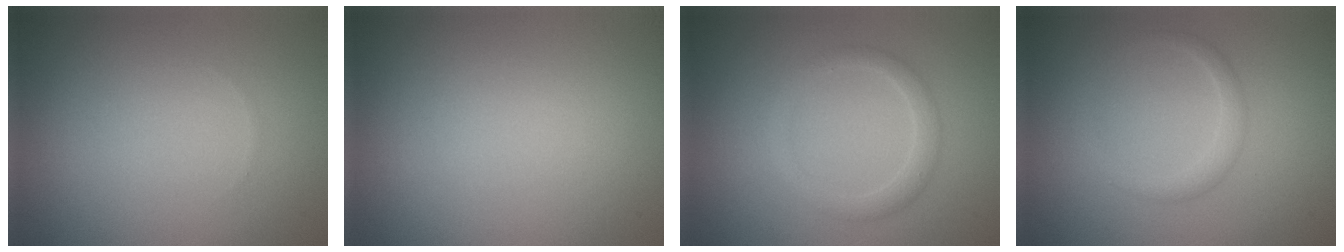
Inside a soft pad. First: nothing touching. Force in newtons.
{"total": 0.0}
{"total": 2.0, "press": 2.0, "slide": 0.2}
{"total": 1.5, "press": 1.5, "slide": 0.2}